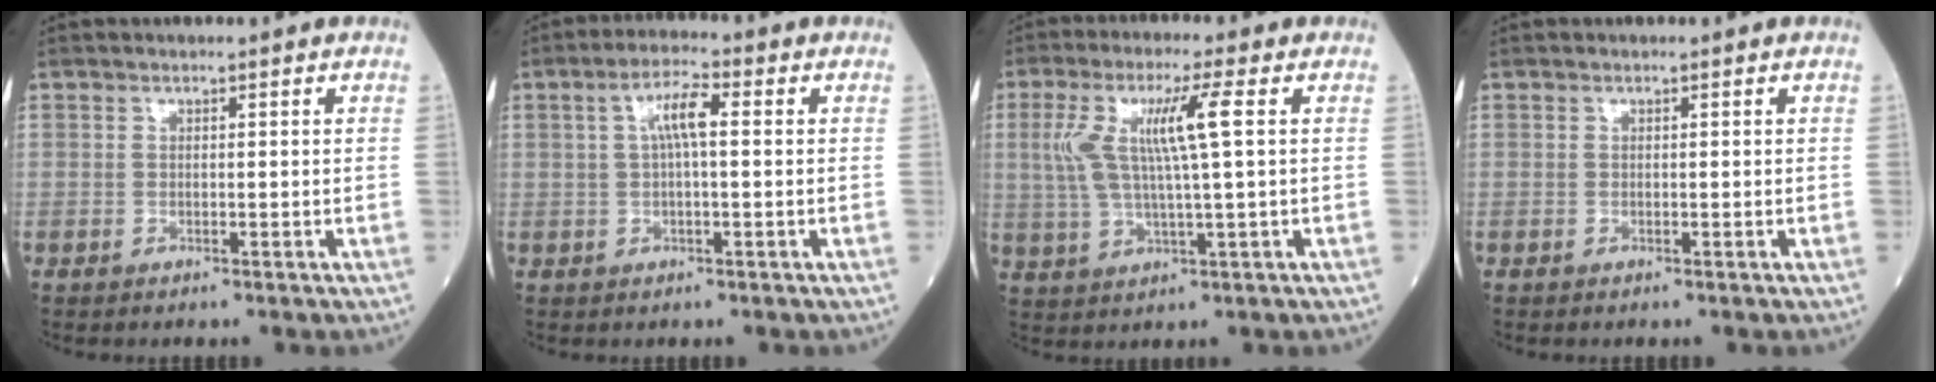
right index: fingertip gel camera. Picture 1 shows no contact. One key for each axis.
{"total": 4.9, "fx": 0.9, "fy": 0.9, "fz": 4.8, "tx": -0.089, "ty": 0.016, "tz": 0.014}
{"total": 8.8, "fx": 1.9, "fy": 0.2, "fz": 8.5, "tx": -0.187, "ty": 0.012, "tz": 0.041}
{"total": 0.0}